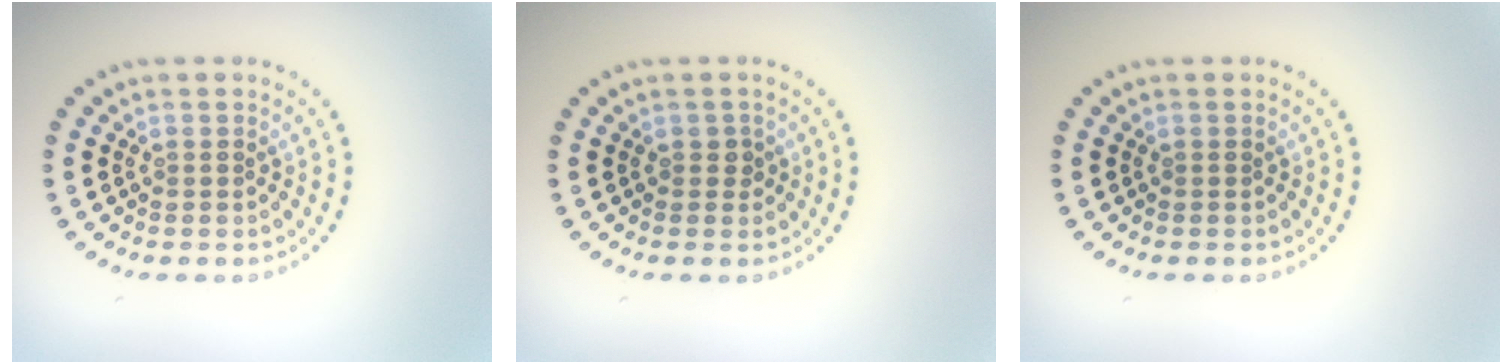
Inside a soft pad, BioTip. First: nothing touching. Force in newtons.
{"total": 0.8, "press": 0.8, "slide": 0.3}
{"total": 0.0}